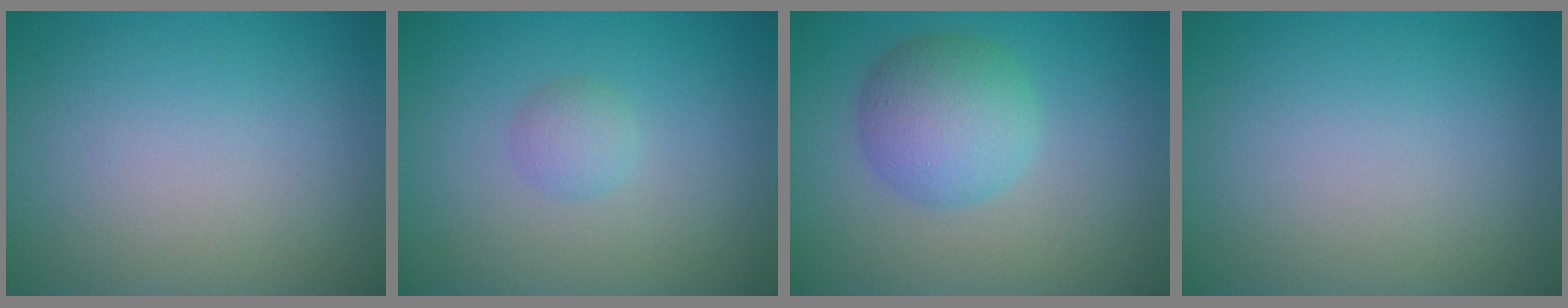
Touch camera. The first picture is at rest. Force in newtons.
{"total": 1.4, "press": 1.4, "slide": 0.0}
{"total": 4.9, "press": 4.9, "slide": 0.1}
{"total": 0.0}